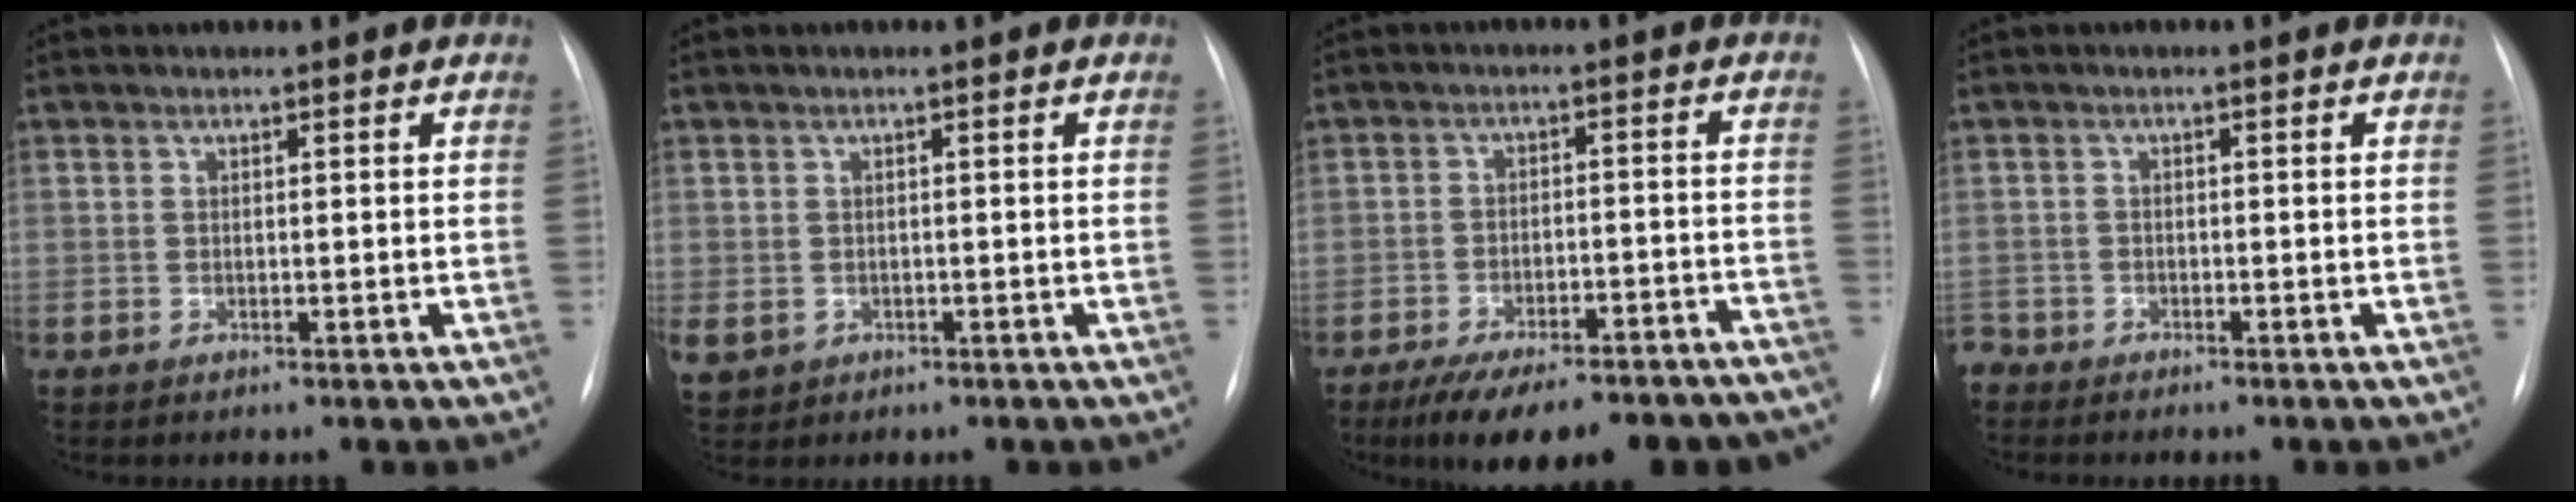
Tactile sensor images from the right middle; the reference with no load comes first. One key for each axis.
{"total": 3.5, "fx": -1.1, "fy": 3.0, "fz": 1.4, "tx": -0.035, "ty": -0.002, "tz": -0.003}
{"total": 19.4, "fx": -16.2, "fy": 5.8, "fz": 9.0, "tx": -0.108, "ty": 0.015, "tz": -0.215}
{"total": 2.3, "fx": -2.2, "fy": 0.6, "fz": -0.2, "tx": 0.002, "ty": -0.007, "tz": -0.042}